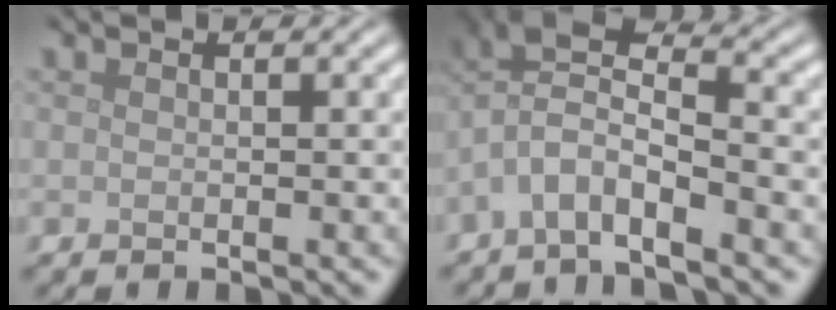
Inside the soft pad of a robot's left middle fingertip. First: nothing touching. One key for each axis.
{"total": 4.8, "fx": -2.3, "fy": 1.8, "fz": 3.8, "tx": -0.067, "ty": 0.011, "tz": -0.054}